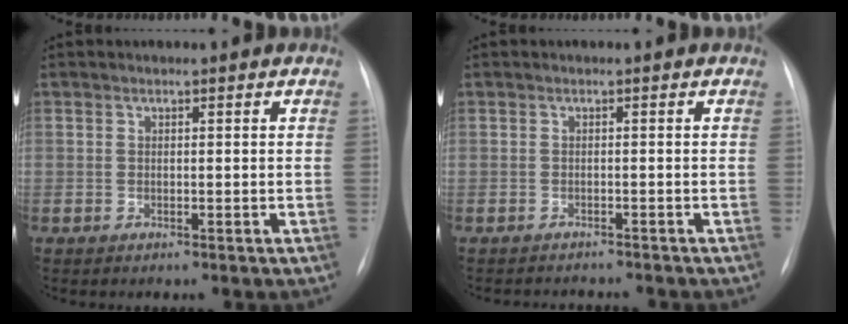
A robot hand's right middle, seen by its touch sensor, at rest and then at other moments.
{"total": 4.4, "force": [-4.3, 0.8, 0.6], "torque": [-0.002, -0.004, -0.055]}